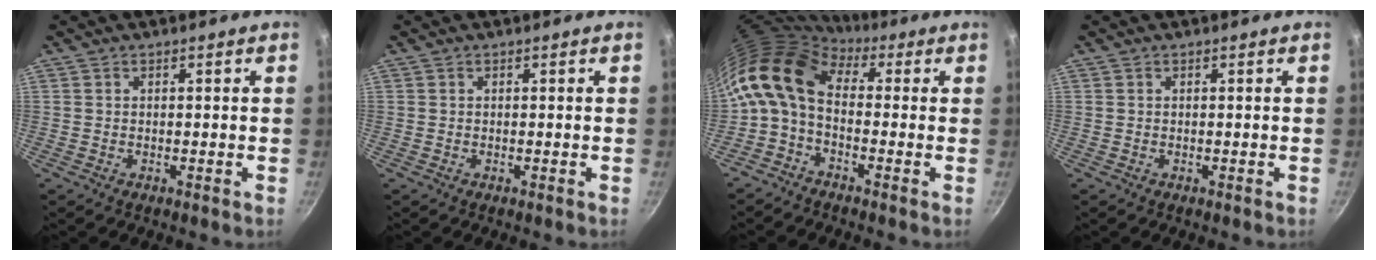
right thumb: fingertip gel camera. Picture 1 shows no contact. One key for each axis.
{"total": 0.0}
{"total": 10.5, "fx": 1.0, "fy": 6.5, "fz": 8.1, "tx": -0.149, "ty": 0.024, "tz": -0.002}
{"total": 0.0}